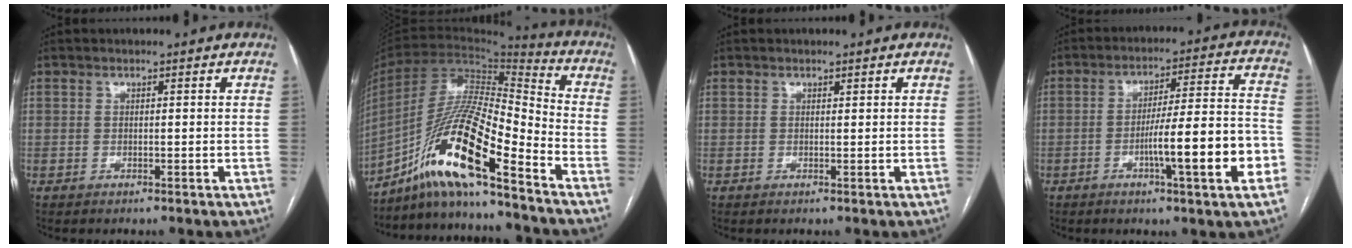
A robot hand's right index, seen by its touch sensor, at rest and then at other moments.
{"total": 17.2, "force": [-11.2, 1.0, 13.0], "torque": [-0.254, -0.003, -0.206]}
{"total": 0.0}
{"total": 14.0, "force": [-4.6, 0.5, 13.2], "torque": [-0.200, 0.007, -0.069]}